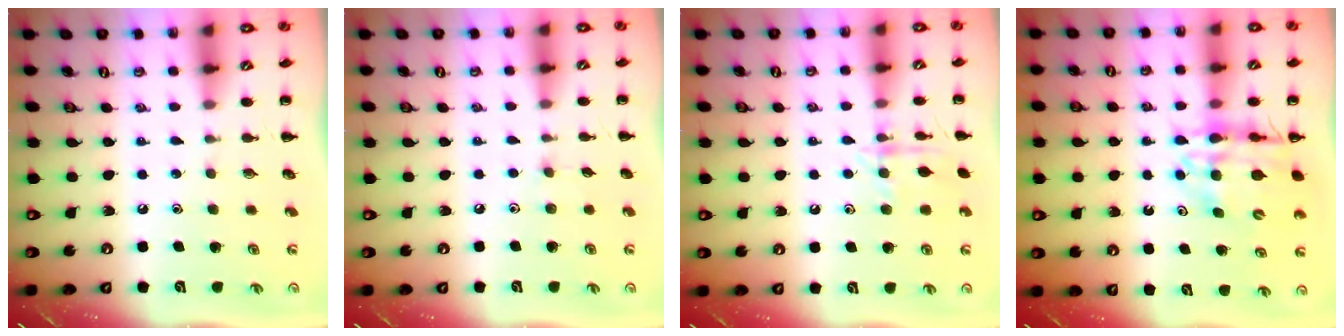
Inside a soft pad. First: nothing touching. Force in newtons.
{"total": 3.3, "press": 3.0, "slide": 1.4}
{"total": 9.8, "press": 9.7, "slide": 1.4}
{"total": 14.0, "press": 13.5, "slide": 3.7}